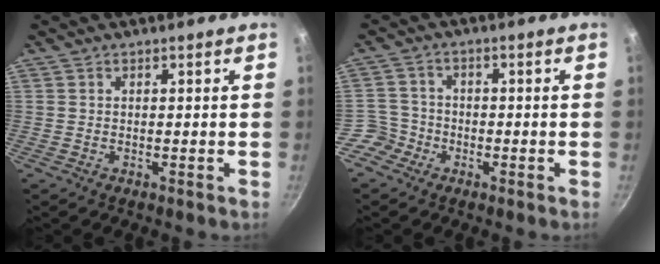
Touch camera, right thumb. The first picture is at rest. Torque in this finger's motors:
{"motor_torque": [-0.12, 0.07, -0.25, 0.07, 0.01]}